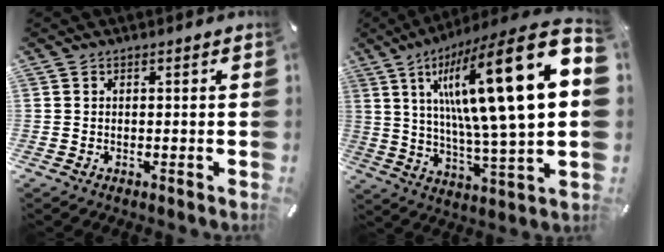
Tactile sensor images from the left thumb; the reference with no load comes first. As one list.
[{"total": 28.5, "force": [9.4, 5.6, 26.2], "torque": [-0.461, -0.068, 0.135]}]